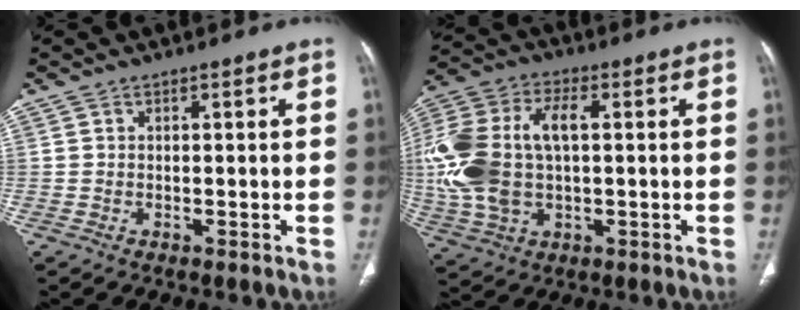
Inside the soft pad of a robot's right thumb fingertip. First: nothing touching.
{"total": 19.1, "force": [1.2, 11.1, 15.5], "torque": [-0.356, 0.015, 0.027]}